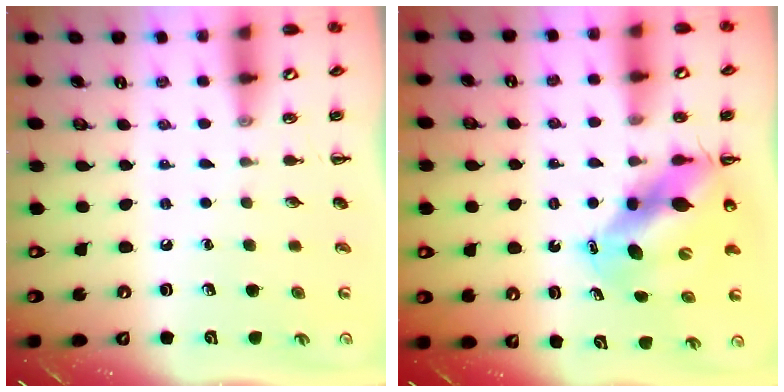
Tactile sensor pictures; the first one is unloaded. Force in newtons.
{"total": 10.9, "press": 10.5, "slide": 2.7}